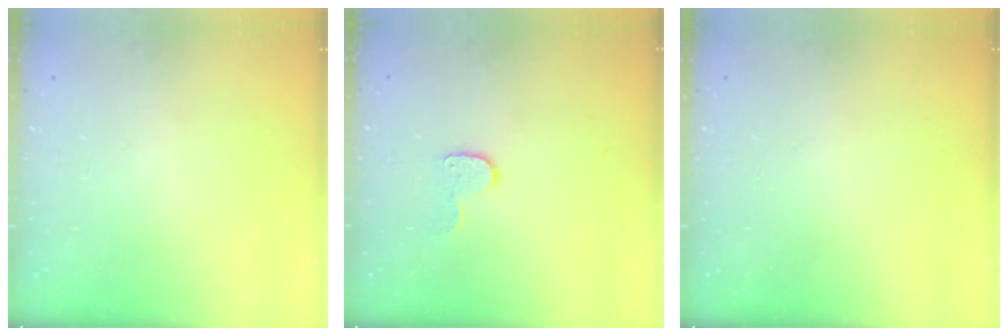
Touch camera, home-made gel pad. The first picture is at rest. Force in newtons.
{"total": 6.7, "press": 6.7, "slide": 0.4}
{"total": 0.0}